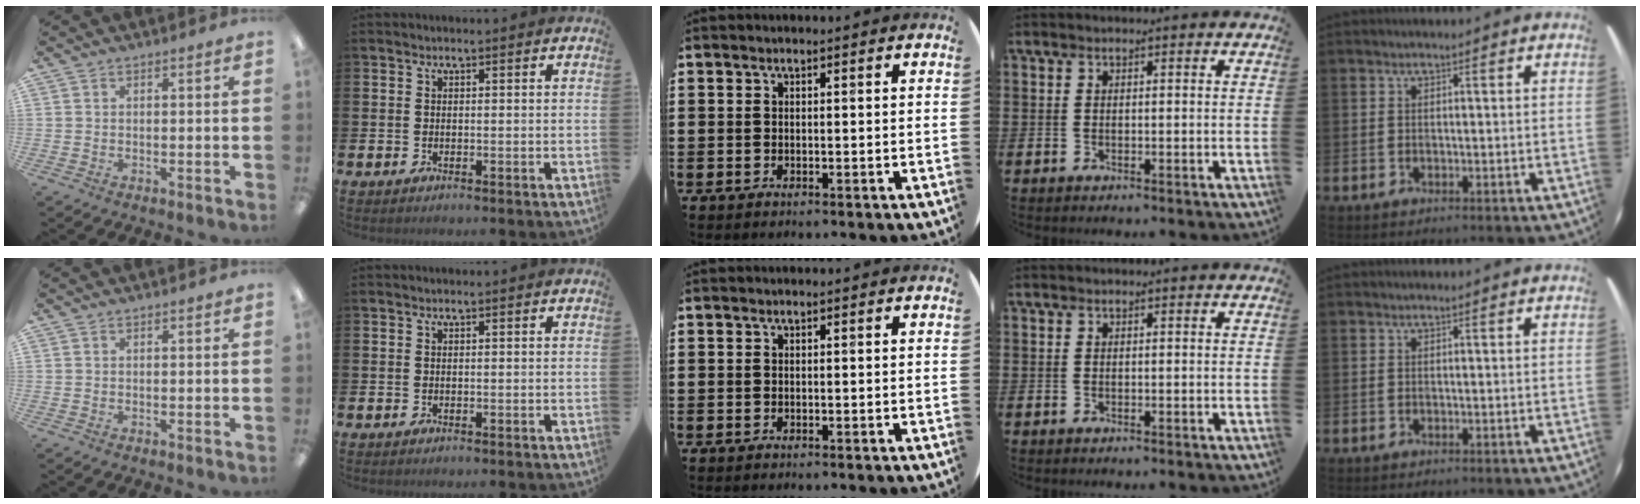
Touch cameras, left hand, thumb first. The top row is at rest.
{}